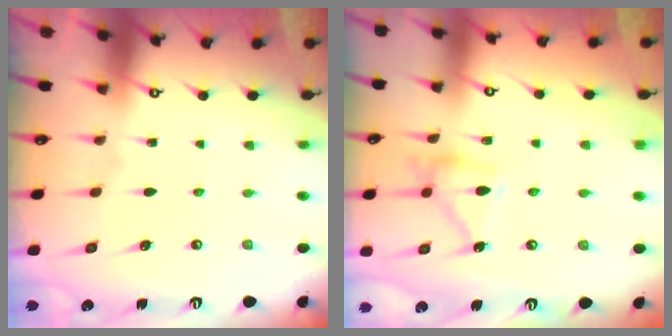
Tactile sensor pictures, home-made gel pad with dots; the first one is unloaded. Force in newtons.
{"total": 14.6, "press": 14.6, "slide": 0.9}